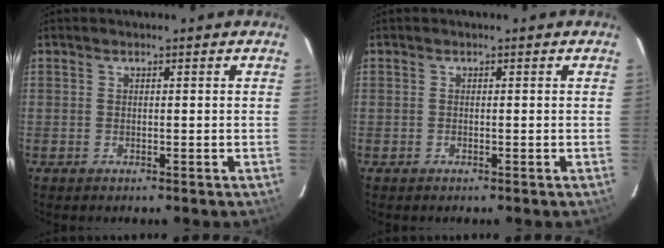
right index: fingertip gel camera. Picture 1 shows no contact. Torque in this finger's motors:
{"motor_torque": [0.09, 0.06, 0.01, -0.02]}